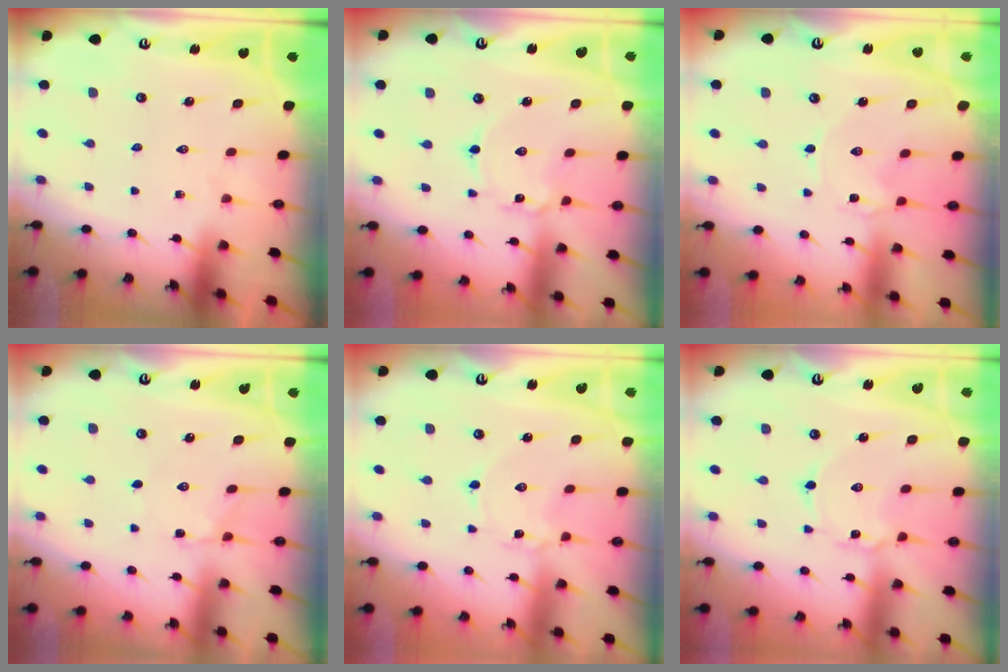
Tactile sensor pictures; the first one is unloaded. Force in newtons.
{"total": 2.0, "press": 2.0, "slide": 0.1}
{"total": 0.6, "press": 0.6, "slide": 0.1}
{"total": 2.3, "press": 2.2, "slide": 0.6}
{"total": 1.9, "press": 1.8, "slide": 0.3}
{"total": 2.4, "press": 2.4, "slide": 0.1}